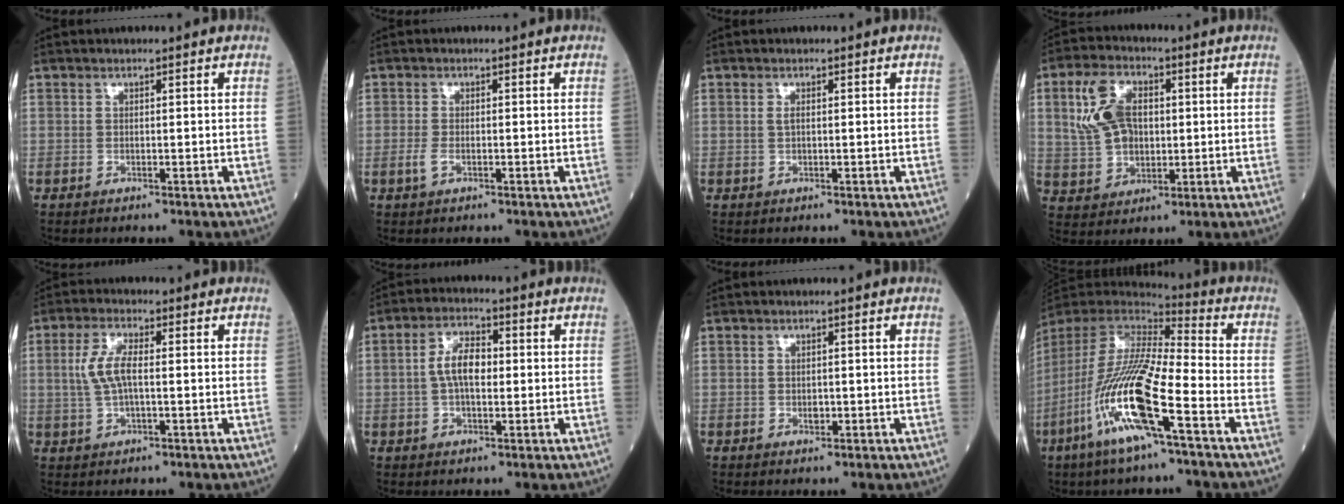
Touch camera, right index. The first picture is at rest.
{"total": 1.8, "force": [-0.6, 0.8, 1.5], "torque": [-0.036, -0.001, -0.012]}
{"total": 0.7, "force": [0.1, 0.3, 0.7], "torque": [-0.015, 0.000, 0.002]}
{"total": 9.7, "force": [1.9, 6.3, 7.1], "torque": [-0.162, 0.022, 0.043]}
{"total": 5.1, "force": [0.3, 1.6, 4.8], "torque": [-0.115, 0.009, 0.006]}
{"total": 5.9, "force": [0.1, 2.7, 5.3], "torque": [-0.107, 0.014, -0.002]}
{"total": 1.2, "force": [-0.2, 0.8, 0.9], "torque": [-0.017, -0.001, -0.001]}
{"total": 18.2, "force": [-7.9, 1.9, 16.3], "torque": [-0.359, -0.037, -0.158]}